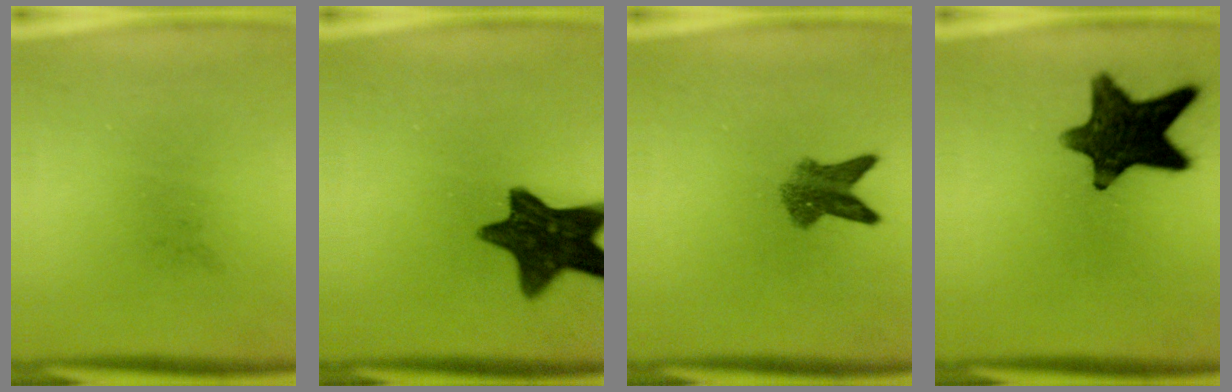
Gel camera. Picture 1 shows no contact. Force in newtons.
{"total": 13.0}
{"total": 4.9}
{"total": 13.8}